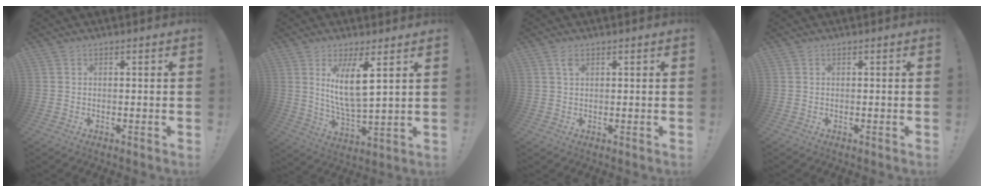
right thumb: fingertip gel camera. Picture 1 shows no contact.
{"total": 11.9, "force": [5.2, 3.0, 10.4], "torque": [-0.186, -0.032, 0.079]}
{"total": 1.9, "force": [1.1, 1.0, 1.3], "torque": [-0.021, -0.002, 0.018]}
{"total": 0.0}